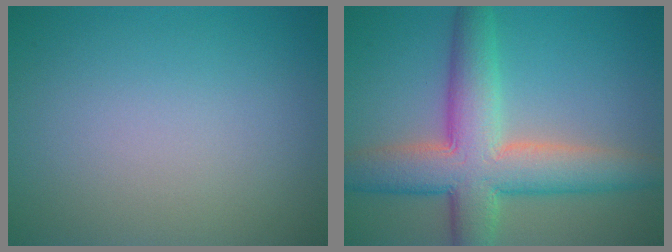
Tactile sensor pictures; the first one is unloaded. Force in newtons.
{"total": 8.9, "press": 8.9, "slide": 0.2}